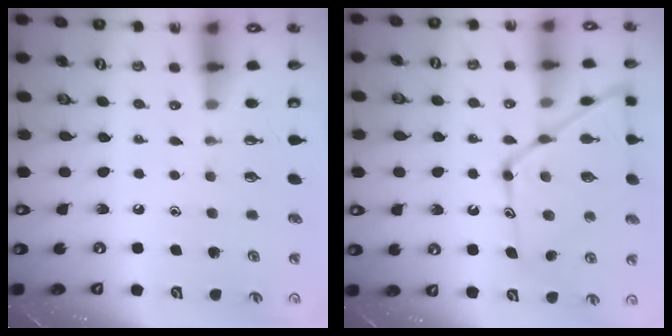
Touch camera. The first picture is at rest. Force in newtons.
{"total": 18.7, "press": 18.6, "slide": 1.5}